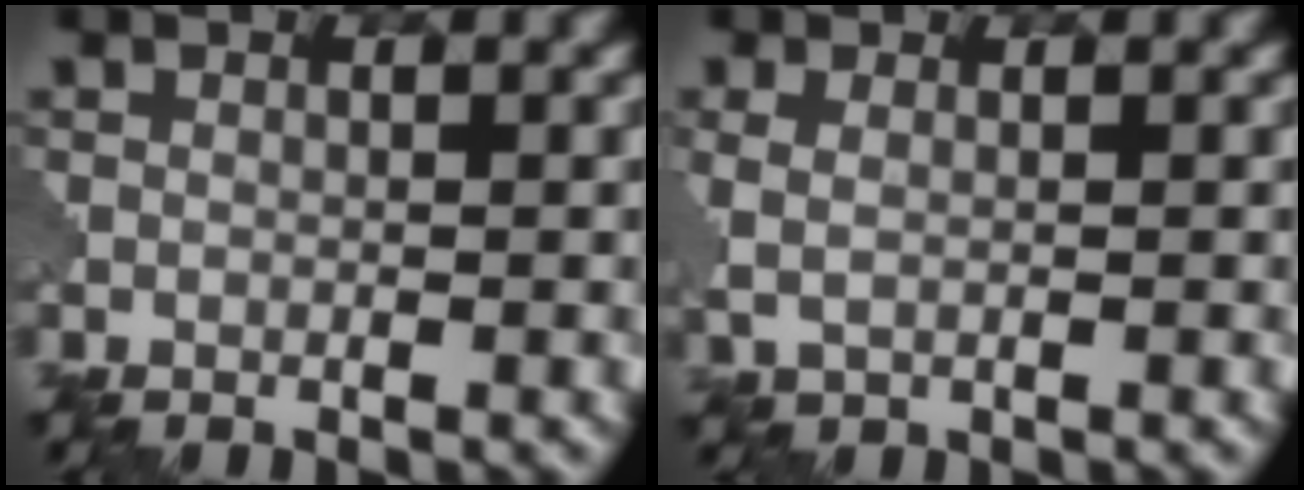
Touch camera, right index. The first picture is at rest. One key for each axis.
{"total": 2.0, "fx": 0.3, "fy": 1.1, "fz": 1.6, "tx": -0.040, "ty": -0.002, "tz": 0.008}